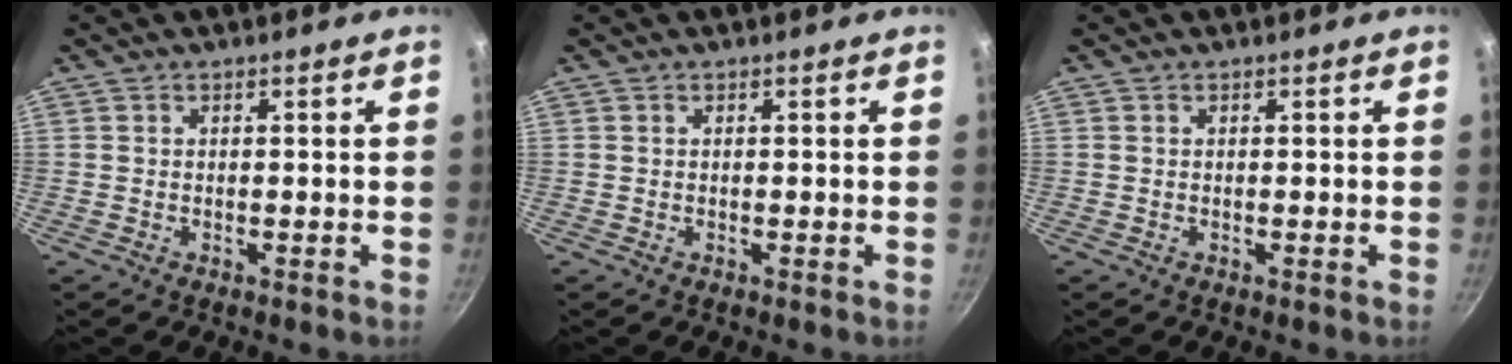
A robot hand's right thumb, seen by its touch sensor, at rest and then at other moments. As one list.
[{"total": 0.0}, {"total": 0.0}]